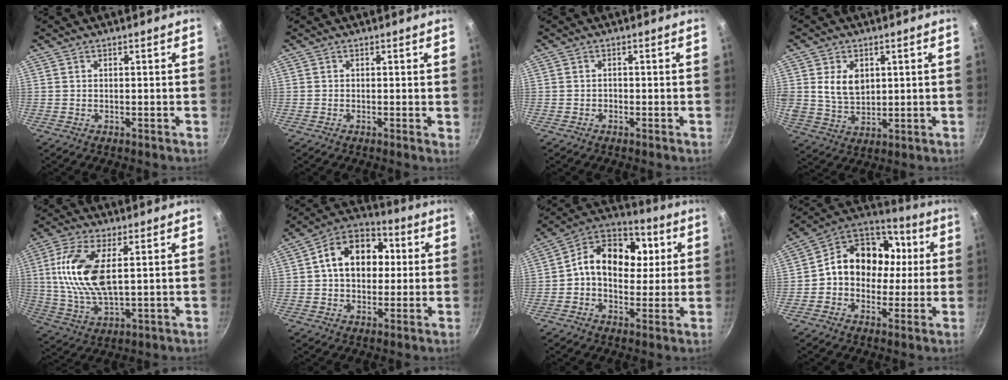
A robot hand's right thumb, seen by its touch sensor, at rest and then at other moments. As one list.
[{"total": 0.6, "force": [0.0, 0.2, 0.5], "torque": [-0.007, -0.003, -0.005]}, {"total": 0.7, "force": [-0.5, 0.5, 0.2], "torque": [-0.004, 0.004, -0.011]}, {"total": 8.0, "force": [2.0, 5.8, 5.1], "torque": [-0.076, -0.020, 0.043]}, {"total": 14.0, "force": [2.7, 6.3, 12.2], "torque": [-0.246, -0.004, 0.055]}, {"total": 14.6, "force": [2.0, 10.7, 9.6], "torque": [-0.111, 0.026, 0.012]}, {"total": 15.5, "force": [2.3, 11.6, 10.1], "torque": [-0.124, 0.022, 0.012]}, {"total": 16.4, "force": [0.8, 13.4, 9.4], "torque": [-0.110, 0.044, -0.007]}]